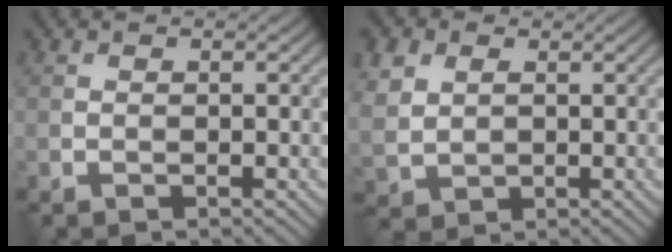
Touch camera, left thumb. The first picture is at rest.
{"total": 4.7, "force": [1.6, 3.7, 2.4], "torque": [-0.090, 0.004, 0.036]}